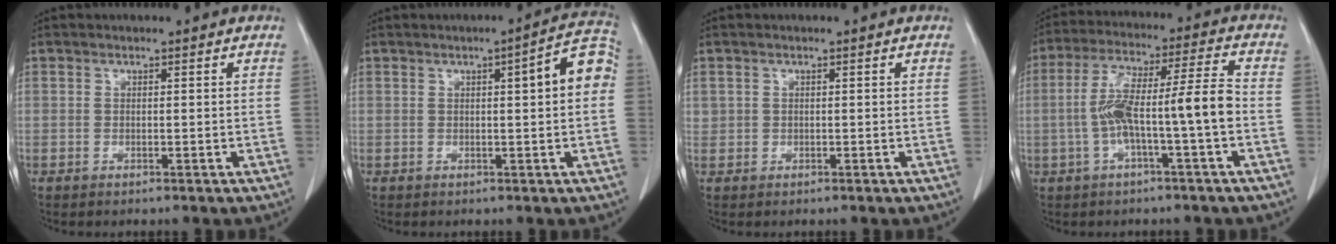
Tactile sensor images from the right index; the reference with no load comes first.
{"total": 6.6, "force": [0.9, 0.9, 6.4], "torque": [-0.079, 0.020, 0.005]}
{"total": 0.9, "force": [0.3, 0.8, 0.1], "torque": [0.007, 0.009, 0.007]}
{"total": 11.0, "force": [-2.1, 0.2, 10.8], "torque": [-0.202, 0.033, -0.038]}